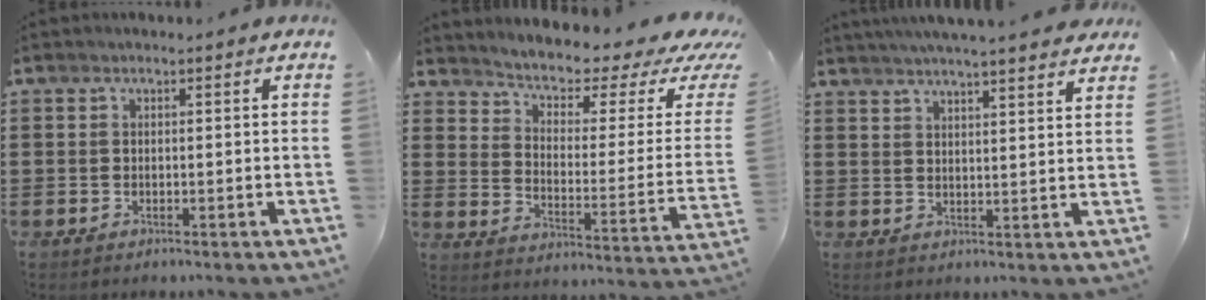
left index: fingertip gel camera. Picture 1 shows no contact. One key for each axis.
{"total": 3.1, "fx": 2.0, "fy": 1.0, "fz": 2.2, "tx": -0.056, "ty": -0.023, "tz": 0.024}
{"total": 4.1, "fx": 3.9, "fy": -0.5, "fz": 1.2, "tx": -0.037, "ty": -0.016, "tz": 0.068}